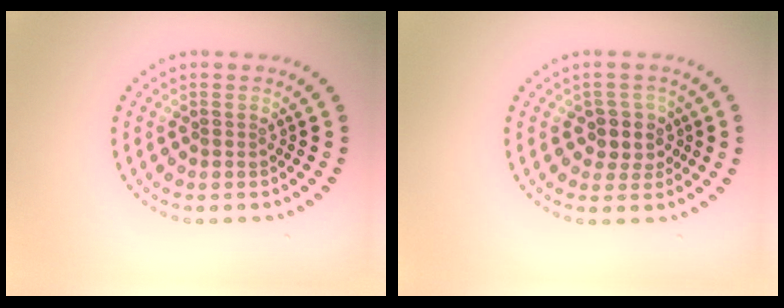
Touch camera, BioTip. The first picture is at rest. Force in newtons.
{"total": 2.6, "press": 2.3, "slide": 1.2}